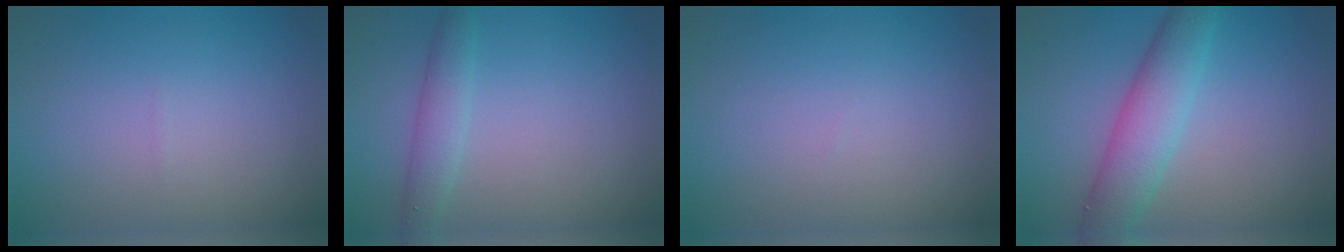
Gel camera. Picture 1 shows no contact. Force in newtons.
{"total": 2.4, "press": 2.4, "slide": 0.1}
{"total": 0.0}
{"total": 5.3, "press": 5.3, "slide": 0.2}